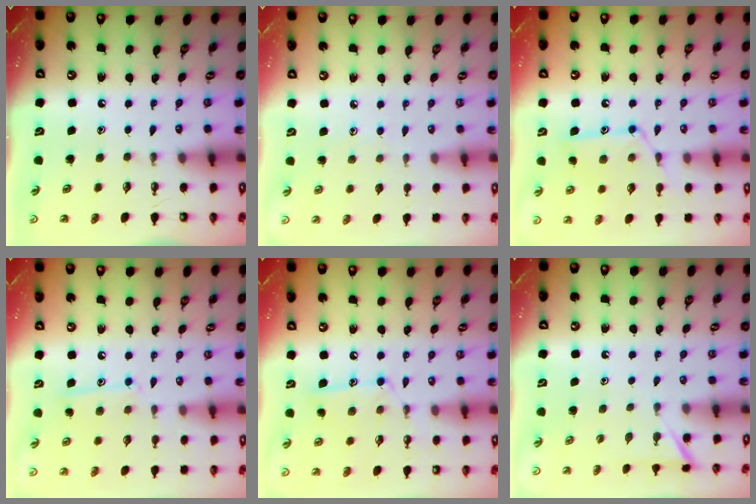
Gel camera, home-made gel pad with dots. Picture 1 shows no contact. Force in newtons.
{"total": 3.6, "press": 3.6, "slide": 0.3}
{"total": 12.2, "press": 12.2, "slide": 0.9}
{"total": 9.6, "press": 9.6, "slide": 0.8}
{"total": 11.7, "press": 11.7, "slide": 0.9}
{"total": 2.7, "press": 2.7, "slide": 0.3}